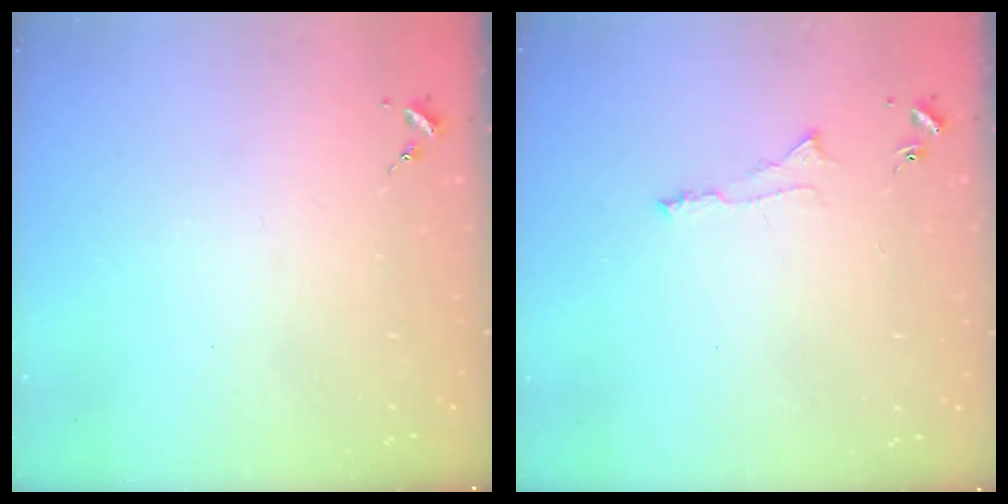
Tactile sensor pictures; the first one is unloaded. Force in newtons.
{"total": 3.2, "press": 3.2, "slide": 0.3}